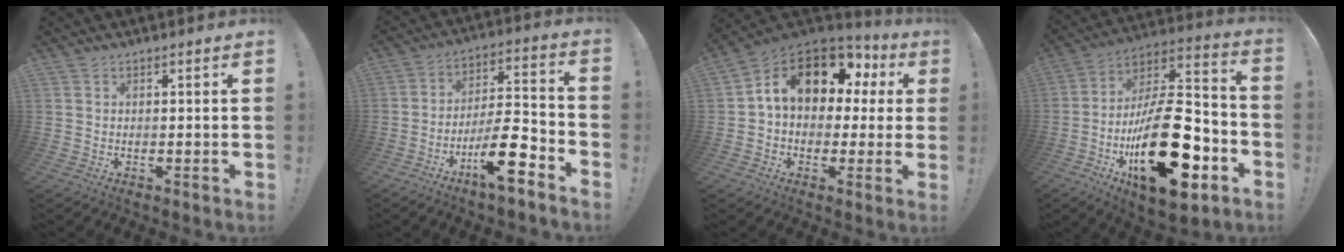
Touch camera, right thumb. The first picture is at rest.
{"total": 14.9, "force": [-8.6, 6.5, 10.4], "torque": [-0.158, 0.070, -0.134]}
{"total": 14.4, "force": [6.1, 8.9, 9.5], "torque": [-0.160, -0.021, 0.107]}
{"total": 30.9, "force": [-9.3, 14.7, 25.6], "torque": [-0.441, 0.053, -0.134]}